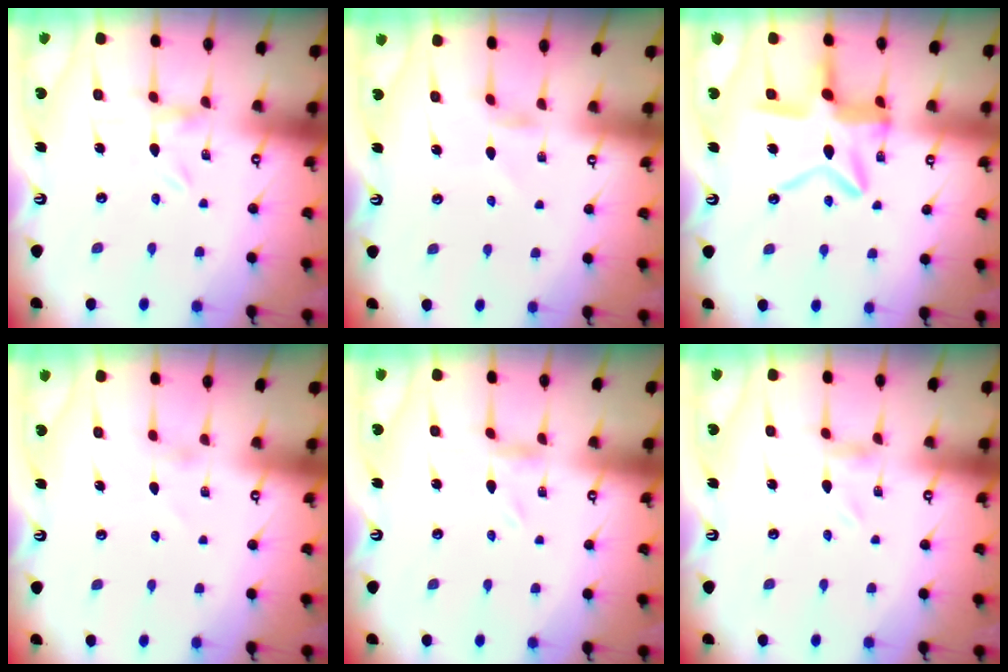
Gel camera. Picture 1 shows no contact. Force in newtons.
{"total": 1.2, "press": 1.2, "slide": 0.4}
{"total": 13.8, "press": 13.8, "slide": 1.4}
{"total": 0.6, "press": 0.5, "slide": 0.3}
{"total": 0.0}
{"total": 0.0}